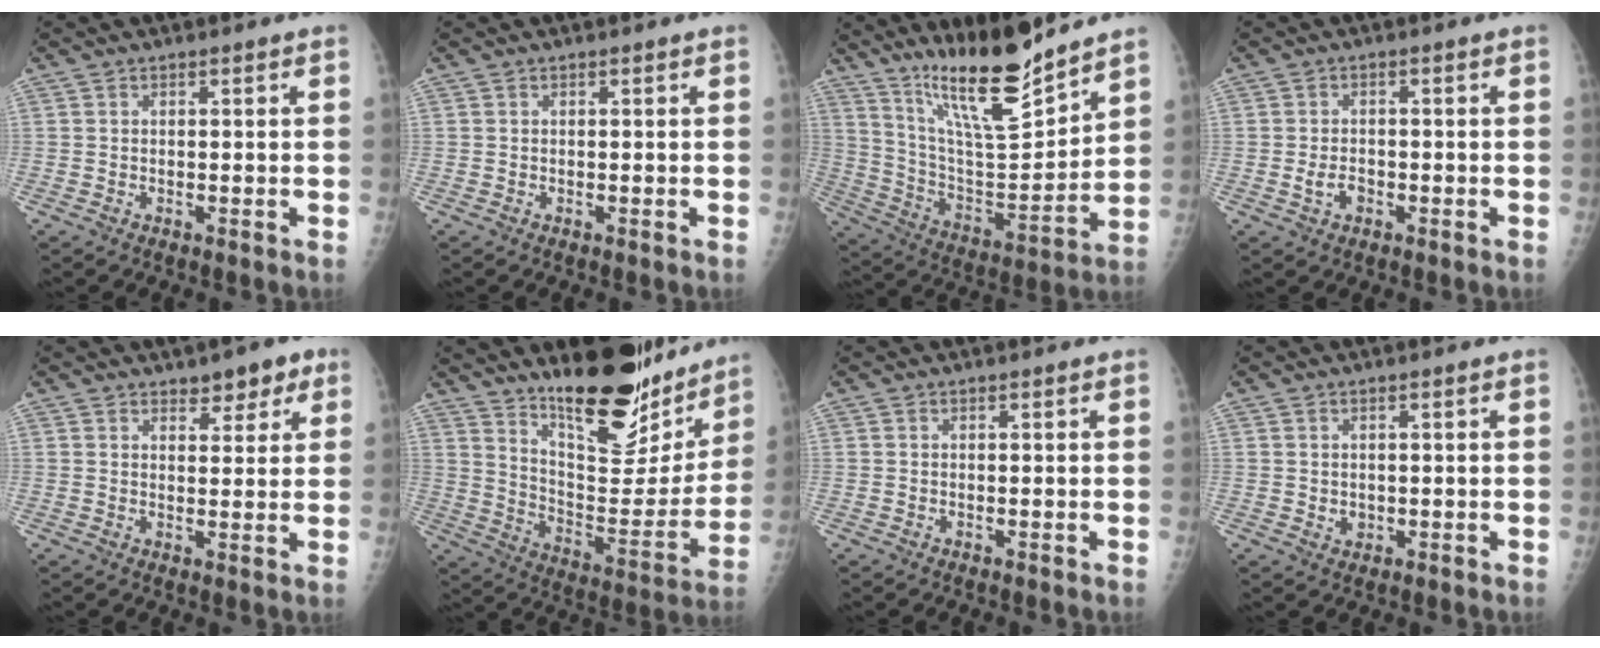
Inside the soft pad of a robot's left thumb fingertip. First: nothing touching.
{"total": 0.0}
{"total": 17.5, "force": [14.0, 2.7, 10.1], "torque": [-0.146, -0.095, 0.258]}
{"total": 2.7, "force": [-0.8, 1.9, 1.7], "torque": [-0.030, 0.005, -0.013]}
{"total": 5.2, "force": [3.3, 2.8, 2.8], "torque": [-0.006, -0.015, 0.044]}
{"total": 22.1, "force": [17.2, 7.3, 11.8], "torque": [-0.127, -0.121, 0.269]}
{"total": 0.0}
{"total": 1.5, "force": [0.2, 1.3, 0.7], "torque": [-0.008, -0.002, 0.009]}